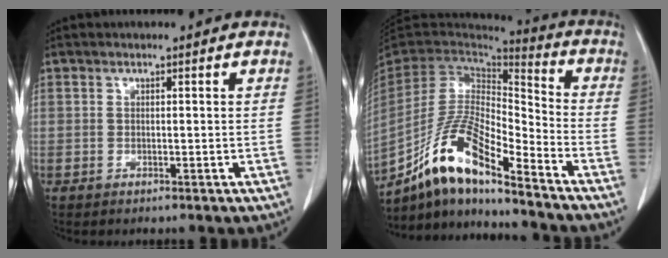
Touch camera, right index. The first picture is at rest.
{"total": 15.5, "force": [-11.3, 2.3, 10.4], "torque": [-0.199, 0.003, -0.209]}